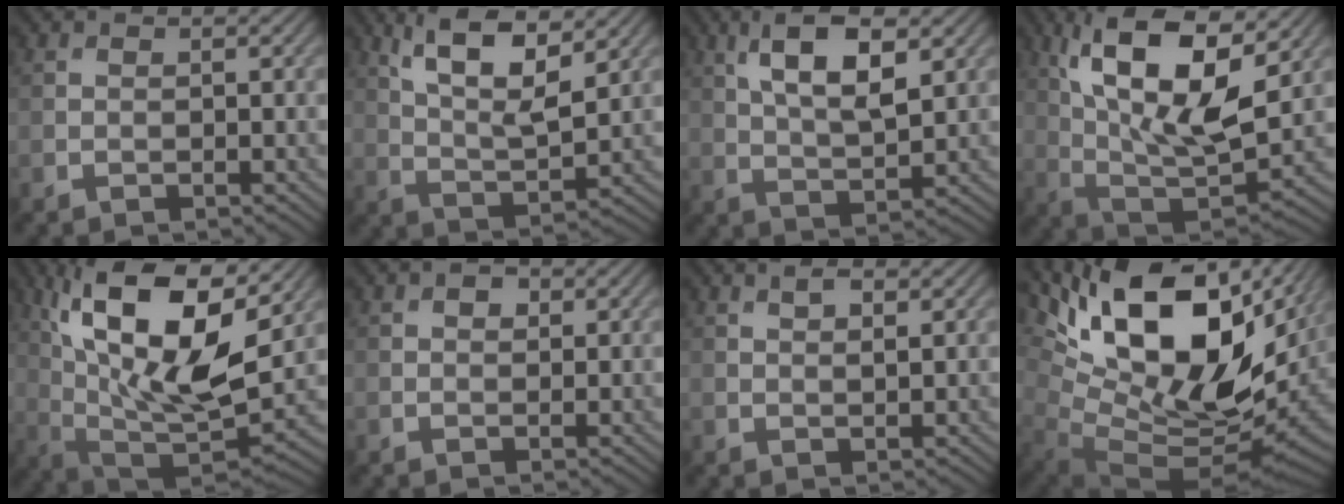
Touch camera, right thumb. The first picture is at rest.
{"total": 9.9, "force": [5.7, 3.4, 7.4], "torque": [-0.143, -0.001, 0.104]}
{"total": 8.8, "force": [3.8, 3.2, 7.2], "torque": [-0.140, 0.007, 0.071]}
{"total": 16.9, "force": [7.1, 6.7, 13.8], "torque": [-0.252, 0.013, 0.115]}
{"total": 18.6, "force": [7.6, 7.1, 15.4], "torque": [-0.288, 0.017, 0.126]}
{"total": 1.4, "force": [0.6, 1.0, 0.8], "torque": [-0.012, 0.001, 0.008]}
{"total": 2.2, "force": [1.2, 0.7, 1.6], "torque": [-0.029, -0.003, 0.025]}
{"total": 18.1, "force": [5.9, 9.0, 14.6], "torque": [-0.284, -0.007, 0.110]}